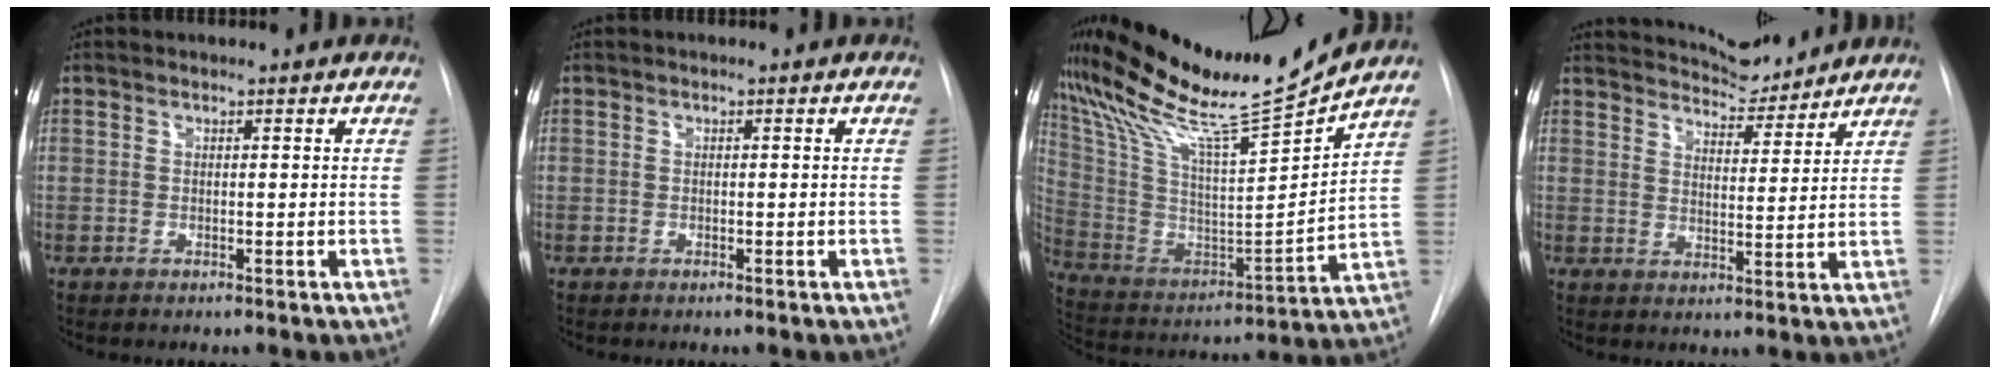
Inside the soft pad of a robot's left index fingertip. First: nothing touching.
{"total": 0.0}
{"total": 22.3, "force": [19.4, -1.2, 11.0], "torque": [-0.214, -0.053, 0.330]}
{"total": 8.3, "force": [8.2, 0.9, 1.4], "torque": [-0.027, -0.008, 0.123]}